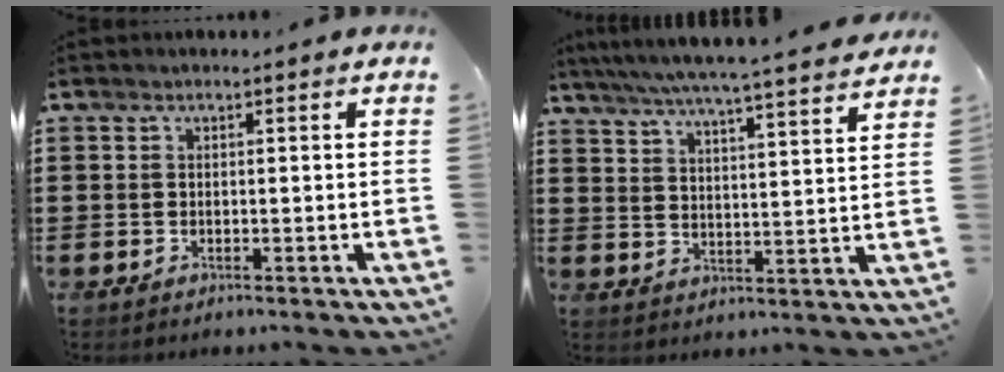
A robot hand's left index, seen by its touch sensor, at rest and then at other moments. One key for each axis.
{"total": 5.5, "fx": 5.0, "fy": -0.8, "fz": 2.1, "tx": -0.062, "ty": -0.039, "tz": 0.082}